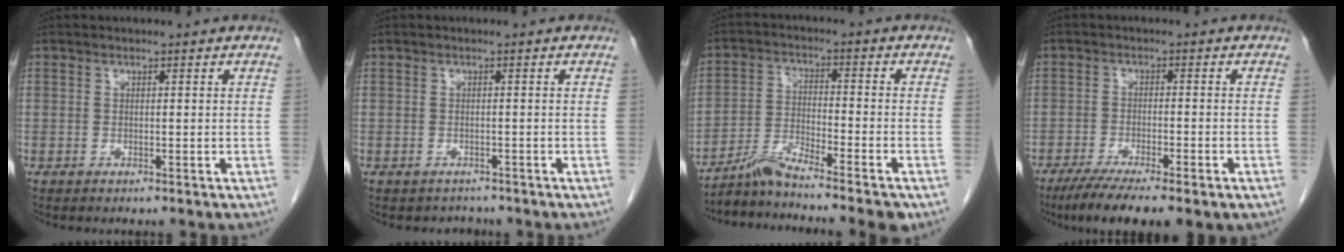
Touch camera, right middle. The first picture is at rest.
{"total": 1.7, "force": [-1.4, 0.9, -0.3], "torque": [-0.003, -0.001, -0.023]}
{"total": 8.3, "force": [-7.2, -0.8, 3.9], "torque": [-0.071, -0.007, -0.130]}
{"total": 10.3, "force": [-7.3, 1.8, 7.1], "torque": [-0.108, -0.019, -0.111]}